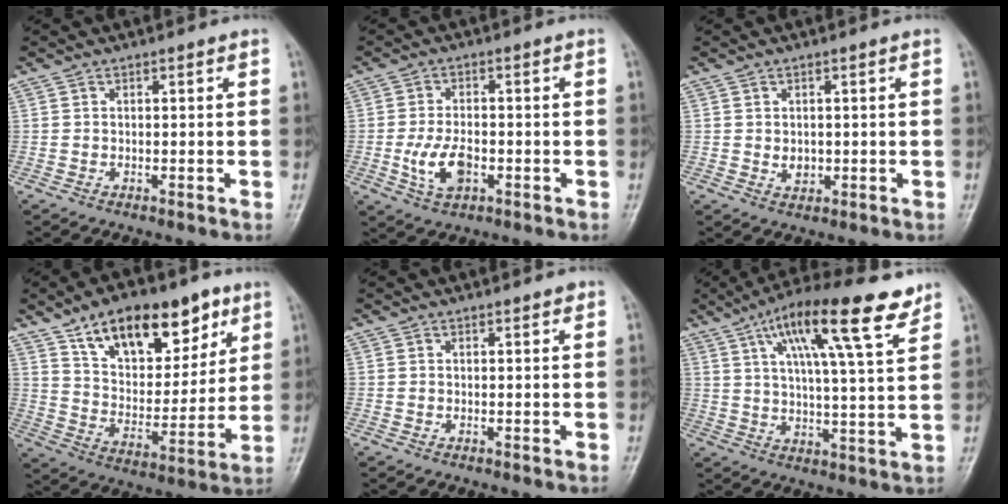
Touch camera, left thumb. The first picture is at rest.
{"total": 6.7, "force": [-1.8, 3.8, 5.2], "torque": [-0.099, 0.004, -0.030]}
{"total": 2.2, "force": [0.1, 1.8, 1.3], "torque": [-0.015, -0.002, 0.007]}
{"total": 20.2, "force": [11.6, 10.5, 12.7], "torque": [-0.145, -0.039, 0.195]}
{"total": 0.6, "force": [0.4, 0.2, 0.3], "torque": [-0.005, -0.002, 0.003]}
{"total": 17.5, "force": [9.8, 3.6, 14.0], "torque": [-0.212, -0.022, 0.156]}